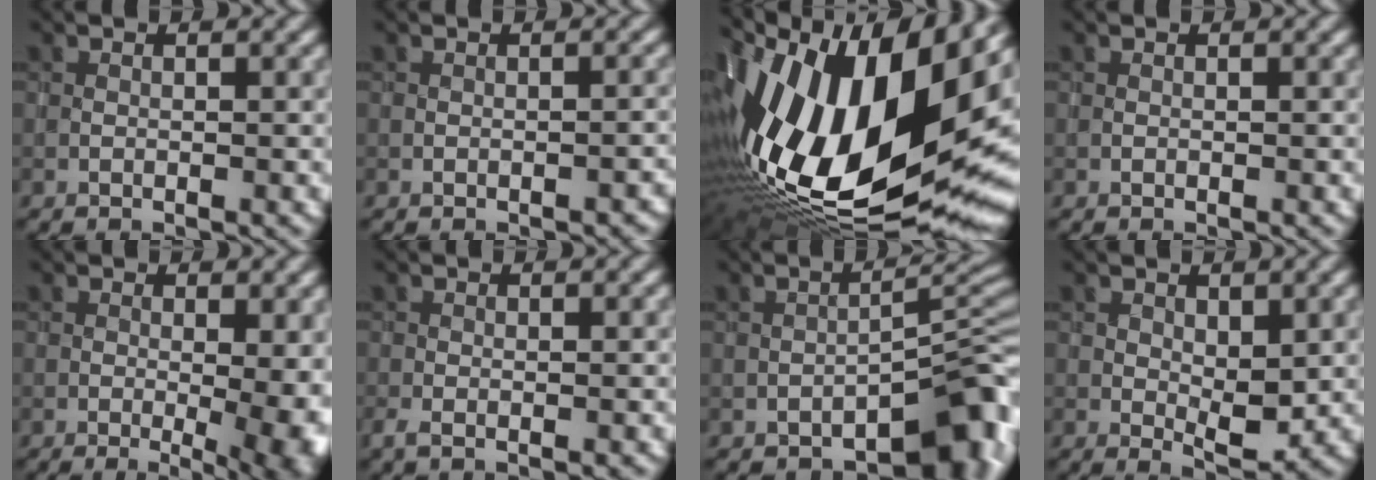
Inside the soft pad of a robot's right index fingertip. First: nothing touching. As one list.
[{"total": 1.3, "force": [-1.0, 0.6, 0.6], "torque": [-0.010, 0.003, -0.007]}, {"total": 20.3, "force": [1.0, 10.0, 17.7], "torque": [-0.323, -0.013, 0.018]}, {"total": 0.0}, {"total": 7.4, "force": [-1.2, 3.1, 6.7], "torque": [-0.052, 0.001, -0.016]}, {"total": 1.3, "force": [-0.9, 0.3, 0.8], "torque": [-0.020, -0.007, -0.021]}, {"total": 7.0, "force": [-4.3, 3.0, 4.7], "torque": [-0.037, 0.012, -0.067]}, {"total": 3.1, "force": [0.3, 1.7, 2.5], "torque": [-0.042, -0.009, 0.010]}]